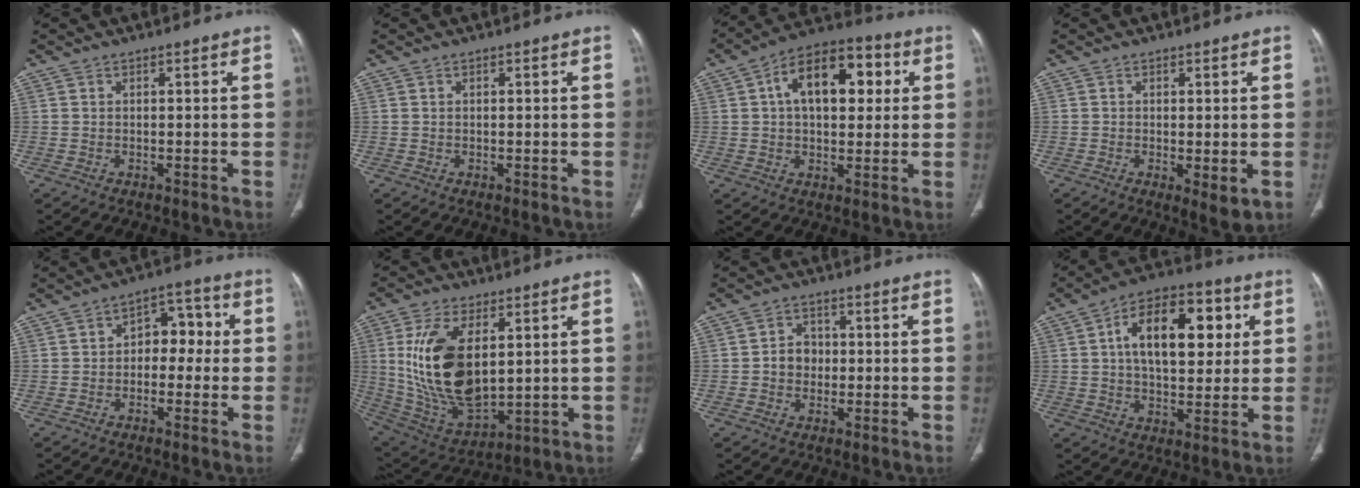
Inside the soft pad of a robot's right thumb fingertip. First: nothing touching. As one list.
[{"total": 0.0}, {"total": 16.1, "force": [3.9, 9.2, 12.6], "torque": [-0.164, 0.022, 0.055]}, {"total": 3.7, "force": [-0.7, 1.3, 3.4], "torque": [-0.056, -0.015, -0.009]}, {"total": 7.6, "force": [-0.2, 5.2, 5.4], "torque": [-0.038, 0.033, -0.016]}, {"total": 20.0, "force": [3.9, 10.5, 16.5], "torque": [-0.312, -0.023, 0.090]}, {"total": 4.2, "force": [-0.3, 3.6, 2.1], "torque": [-0.014, 0.012, -0.012]}, {"total": 17.8, "force": [4.2, 9.8, 14.2], "torque": [-0.189, 0.013, 0.061]}]